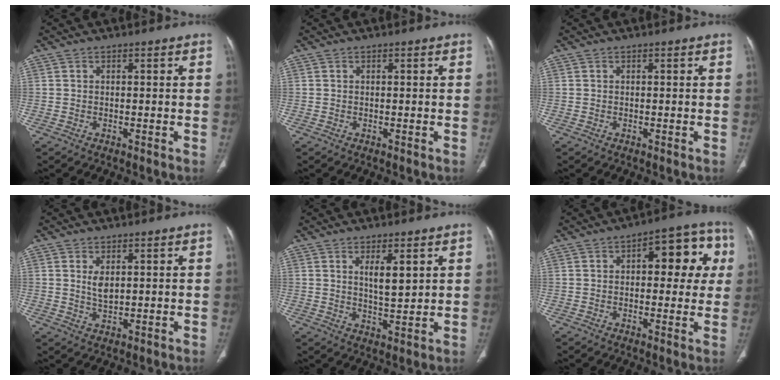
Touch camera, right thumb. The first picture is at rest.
{"total": 0.0}
{"total": 0.0}
{"total": 3.1, "force": [1.0, 1.5, 2.5], "torque": [-0.043, -0.011, 0.025]}
{"total": 5.8, "force": [2.4, 1.8, 5.0], "torque": [-0.077, -0.025, 0.045]}
{"total": 12.7, "force": [3.1, 6.2, 10.7], "torque": [-0.089, 0.020, 0.033]}